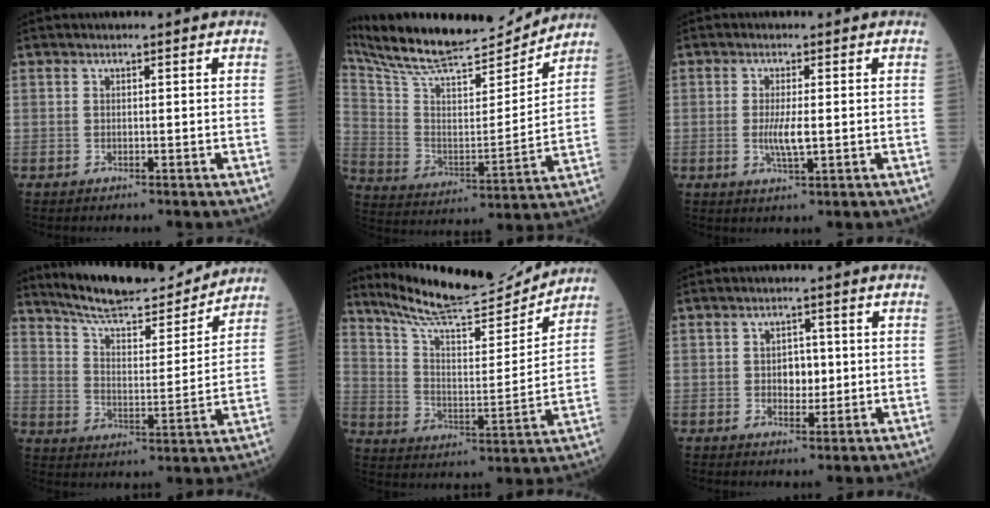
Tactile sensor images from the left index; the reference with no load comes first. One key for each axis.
{"total": 21.5, "fx": 19.9, "fy": 2.9, "fz": 7.6, "tx": -0.150, "ty": -0.010, "tz": 0.324}
{"total": 3.5, "fx": -0.7, "fy": 0.6, "fz": 3.4, "tx": -0.073, "ty": -0.011, "tz": -0.010}
{"total": 17.0, "fx": 15.6, "fy": 2.6, "fz": 6.0, "tx": -0.099, "ty": -0.011, "tz": 0.243}
{"total": 17.5, "fx": 16.4, "fy": 1.2, "fz": 5.9, "tx": -0.108, "ty": -0.019, "tz": 0.259}
{"total": 3.6, "fx": -0.5, "fy": 2.3, "fz": 2.7, "tx": -0.037, "ty": 0.003, "tz": -0.006}